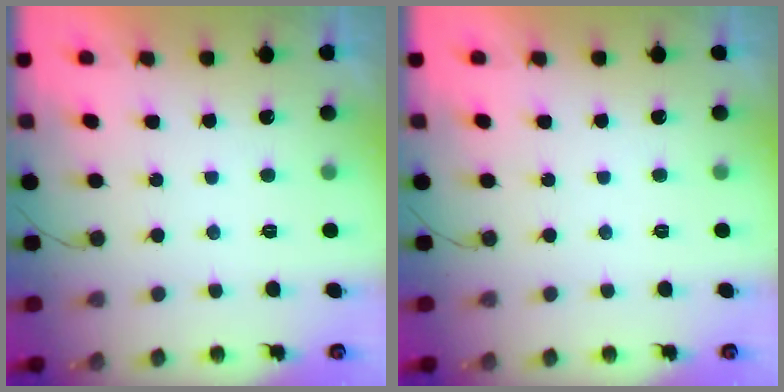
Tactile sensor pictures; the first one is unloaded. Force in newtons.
{"total": 0.0}